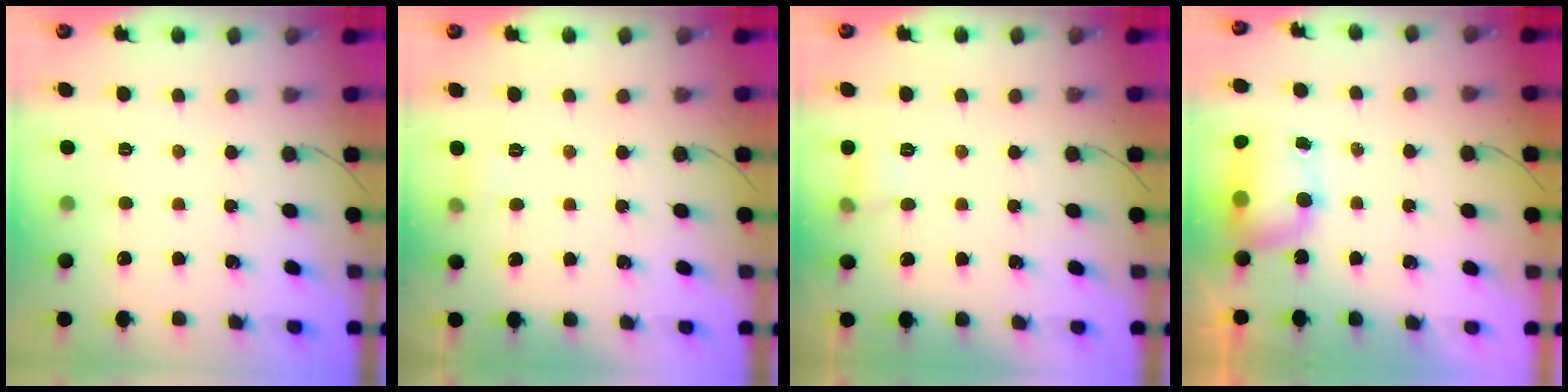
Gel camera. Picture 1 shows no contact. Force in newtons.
{"total": 3.3, "press": 3.1, "slide": 1.1}
{"total": 5.6, "press": 5.2, "slide": 2.0}
{"total": 8.6, "press": 7.8, "slide": 3.7}